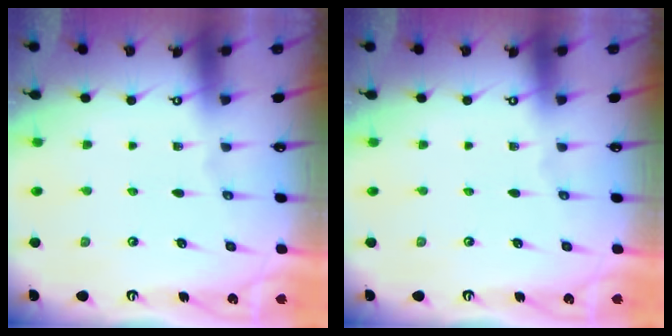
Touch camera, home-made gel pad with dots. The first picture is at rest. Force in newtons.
{"total": 0.0}